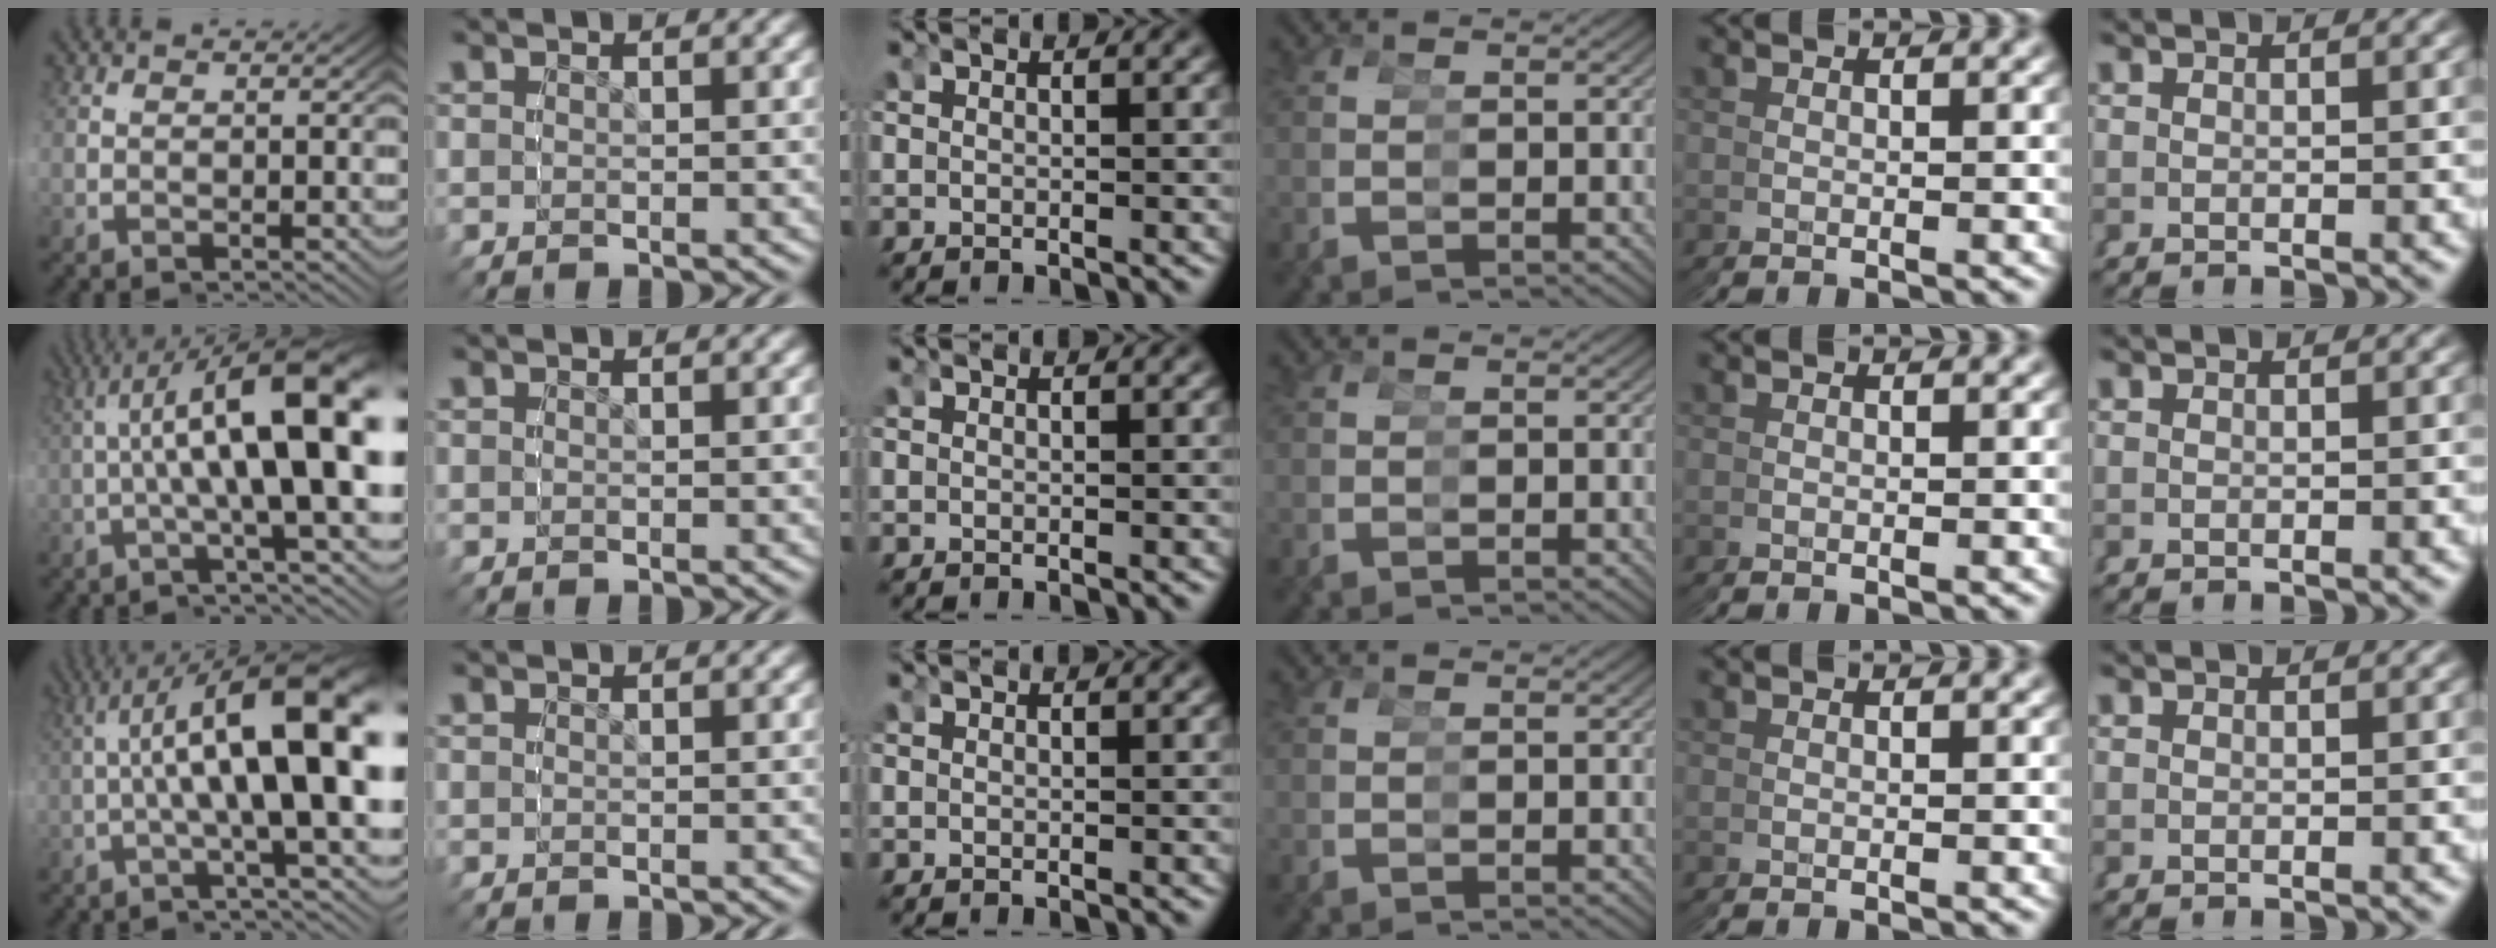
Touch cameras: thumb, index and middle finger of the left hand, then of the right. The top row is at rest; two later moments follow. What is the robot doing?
{"motion": "grasp_and_lifting", "object": "cubes"}